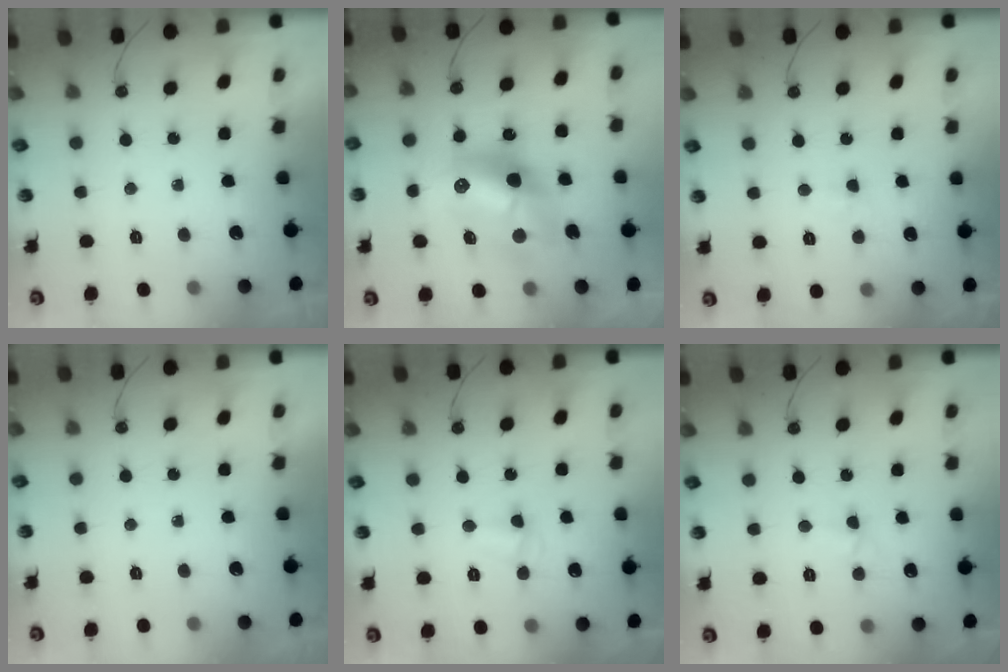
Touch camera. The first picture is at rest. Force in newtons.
{"total": 15.7, "press": 15.6, "slide": 1.4}
{"total": 3.8, "press": 3.8, "slide": 0.7}
{"total": 0.0}
{"total": 2.7, "press": 2.6, "slide": 0.5}
{"total": 2.6, "press": 2.5, "slide": 0.3}